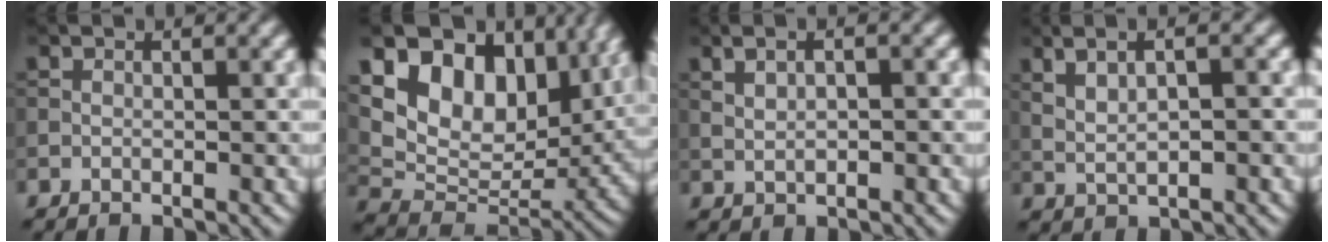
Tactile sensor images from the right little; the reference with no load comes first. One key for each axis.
{"total": 14.5, "fx": 6.9, "fy": 9.2, "fz": 8.8, "tx": -0.161, "ty": 0.024, "tz": 0.128}
{"total": 3.7, "fx": 1.4, "fy": 1.7, "fz": 3.0, "tx": -0.060, "ty": 0.020, "tz": 0.015}
{"total": 6.0, "fx": 2.2, "fy": 2.5, "fz": 4.9, "tx": -0.087, "ty": 0.030, "tz": 0.028}